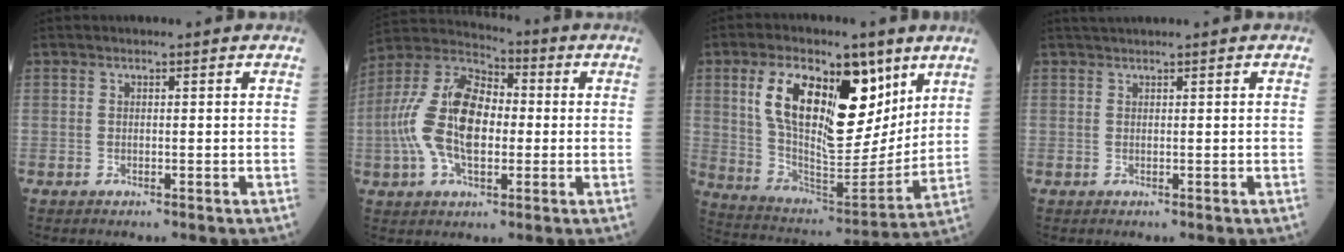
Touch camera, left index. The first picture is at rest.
{"total": 14.1, "force": [-0.6, 6.9, 12.3], "torque": [-0.272, 0.027, -0.013]}
{"total": 19.6, "force": [8.5, 8.4, 15.5], "torque": [-0.271, 0.013, 0.155]}
{"total": 1.4, "force": [1.2, -0.4, 0.4], "torque": [-0.008, 0.011, 0.030]}